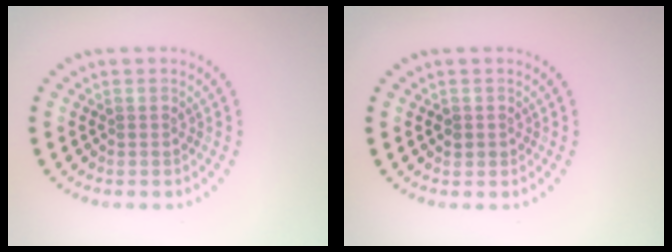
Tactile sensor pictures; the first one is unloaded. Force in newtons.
{"total": 1.1, "press": 1.1, "slide": 0.4}